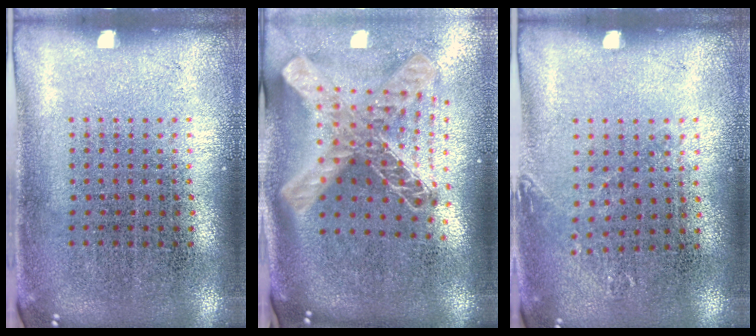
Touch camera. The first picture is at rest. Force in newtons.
{"total": 2.9, "press": 2.1, "slide": 2.0}
{"total": 0.8, "press": 0.8, "slide": 0.2}